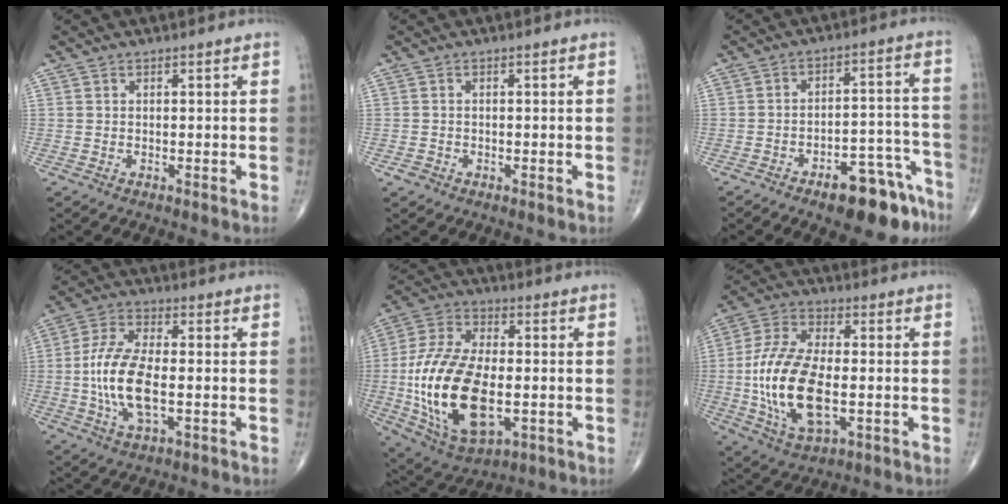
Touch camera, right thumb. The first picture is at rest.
{"total": 1.1, "force": [-0.6, 0.9, 0.3], "torque": [-0.005, 0.005, -0.012]}
{"total": 13.5, "force": [-9.3, 5.2, 8.4], "torque": [-0.079, 0.085, -0.129]}
{"total": 12.6, "force": [-1.7, 5.6, 11.2], "torque": [-0.234, 0.009, -0.032]}
{"total": 22.9, "force": [-3.5, 12.2, 19.1], "torque": [-0.378, 0.003, -0.046]}
{"total": 18.0, "force": [-2.5, 9.0, 15.5], "torque": [-0.312, 0.007, -0.041]}